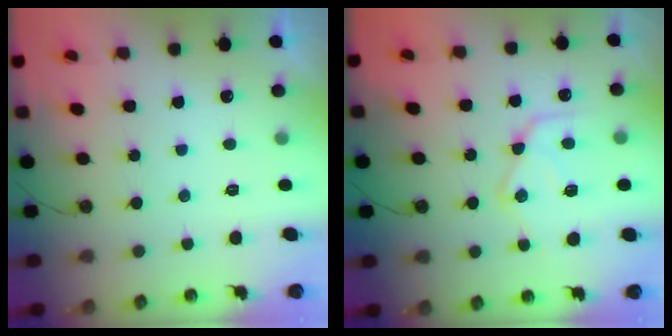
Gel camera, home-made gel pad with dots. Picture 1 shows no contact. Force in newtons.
{"total": 15.3, "press": 15.2, "slide": 0.9}